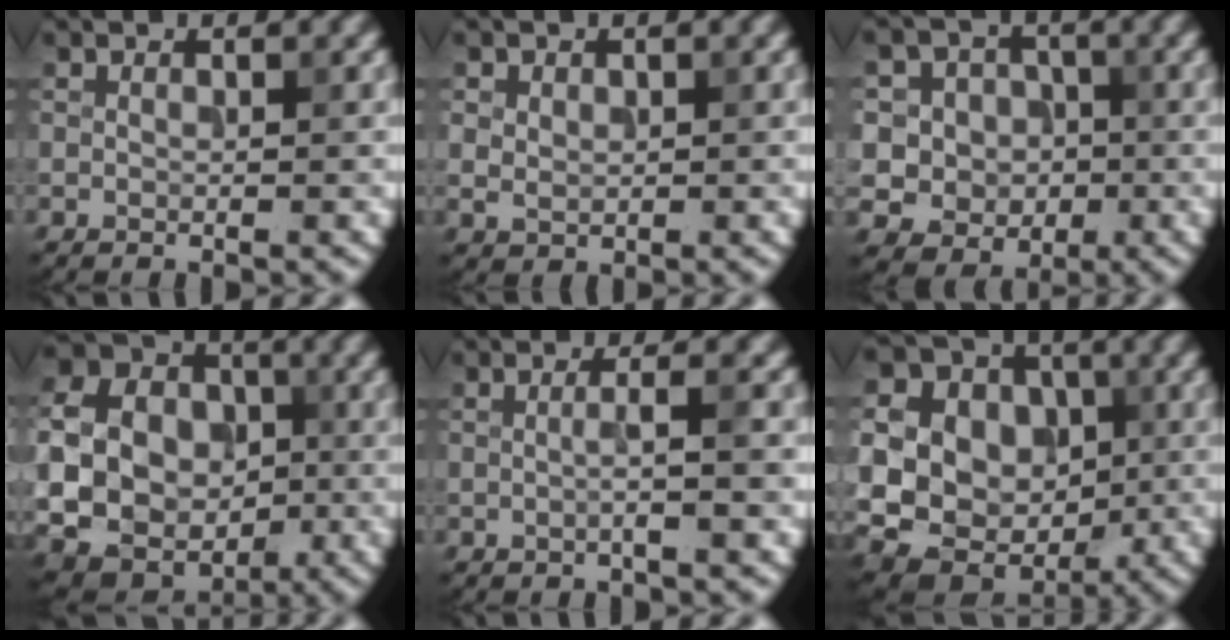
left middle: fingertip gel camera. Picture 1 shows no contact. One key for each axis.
{"total": 1.7, "fx": 0.5, "fy": 1.4, "fz": 0.8, "tx": -0.011, "ty": -0.003, "tz": 0.012}
{"total": 6.8, "fx": -0.1, "fy": 6.5, "fz": 2.0, "tx": -0.028, "ty": 0.030, "tz": -0.031}
{"total": 12.1, "fx": -1.2, "fy": 10.4, "fz": 6.1, "tx": -0.130, "ty": -0.006, "tz": -0.029}
{"total": 2.2, "fx": -0.1, "fy": 0.4, "fz": 2.1, "tx": -0.031, "ty": 0.002, "tz": -0.009}
{"total": 17.7, "fx": 0.5, "fy": 16.2, "fz": 7.2, "tx": -0.181, "ty": 0.015, "tz": -0.012}